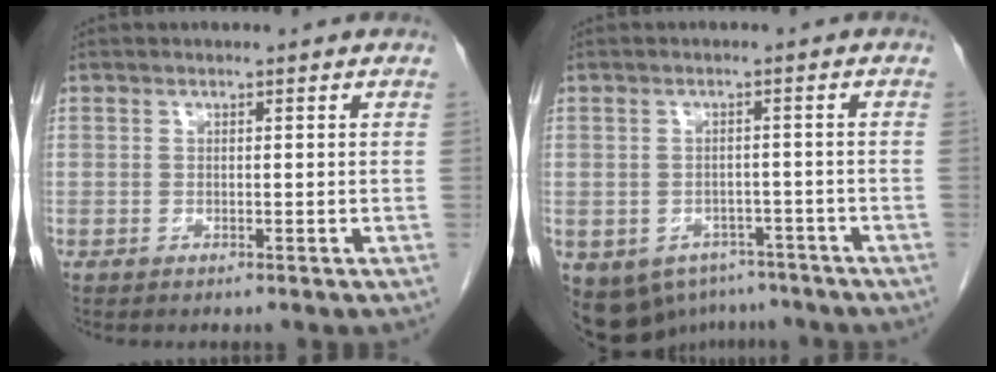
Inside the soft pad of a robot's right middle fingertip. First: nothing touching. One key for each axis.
{"total": 11.4, "fx": -7.5, "fy": 7.9, "fz": 3.2, "tx": -0.080, "ty": 0.004, "tz": -0.087}